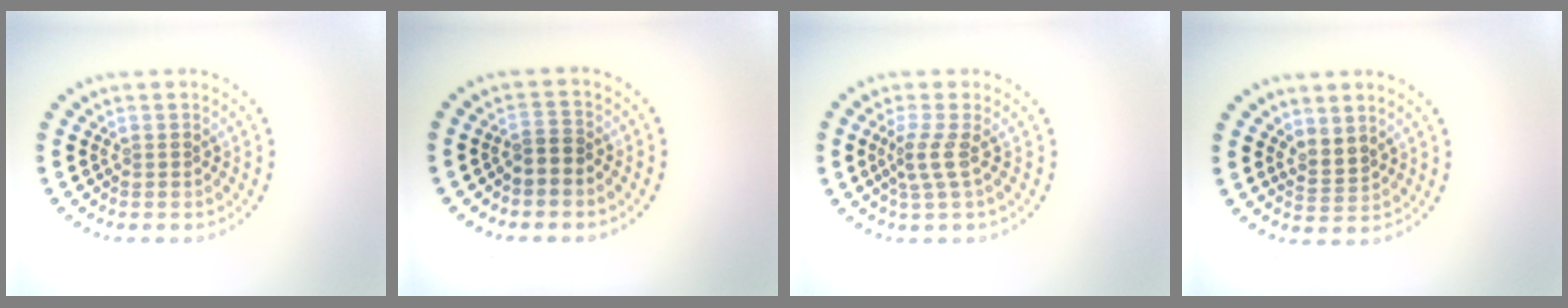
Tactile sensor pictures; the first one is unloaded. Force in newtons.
{"total": 1.2, "press": 1.0, "slide": 0.8}
{"total": 2.1, "press": 1.4, "slide": 1.6}
{"total": 1.8, "press": 1.3, "slide": 1.2}